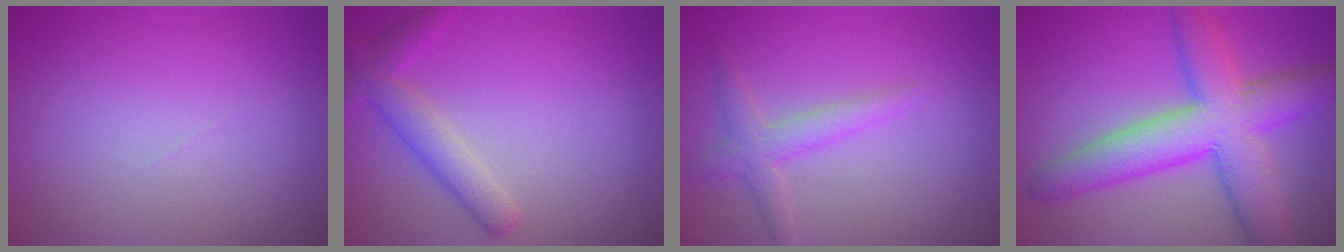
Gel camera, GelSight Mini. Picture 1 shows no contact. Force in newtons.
{"total": 2.1, "press": 2.1, "slide": 0.3}
{"total": 2.4, "press": 2.4, "slide": 0.1}
{"total": 8.4, "press": 8.4, "slide": 0.2}